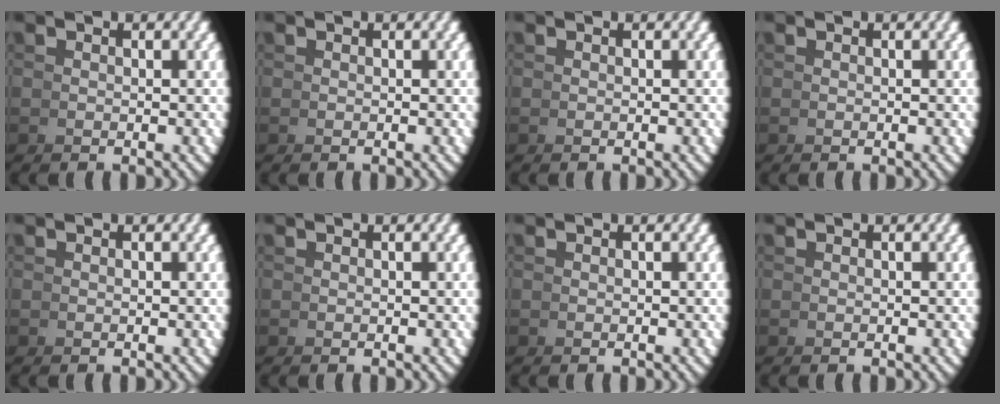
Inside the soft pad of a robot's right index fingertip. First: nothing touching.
{"total": 0.0}
{"total": 0.0}
{"total": 0.0}
{"total": 0.0}
{"total": 0.0}
{"total": 0.0}
{"total": 0.0}